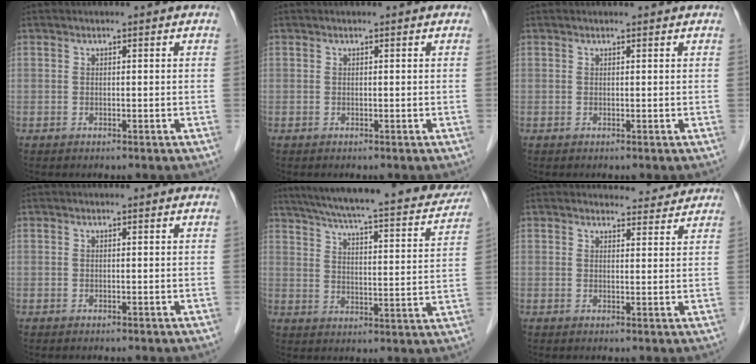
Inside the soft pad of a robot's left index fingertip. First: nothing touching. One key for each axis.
{"total": 0.0}
{"total": 1.1, "fx": 1.1, "fy": 0.1, "fz": 0.3, "tx": -0.009, "ty": 0.005, "tz": 0.014}
{"total": 0.0}
{"total": 26.9, "fx": 23.2, "fy": 4.1, "fz": 12.9, "tx": -0.206, "ty": -0.022, "tz": 0.294}
{"total": 4.2, "fx": 4.1, "fy": 1.0, "fz": -0.1, "tx": 0.001, "ty": 0.000, "tz": 0.043}